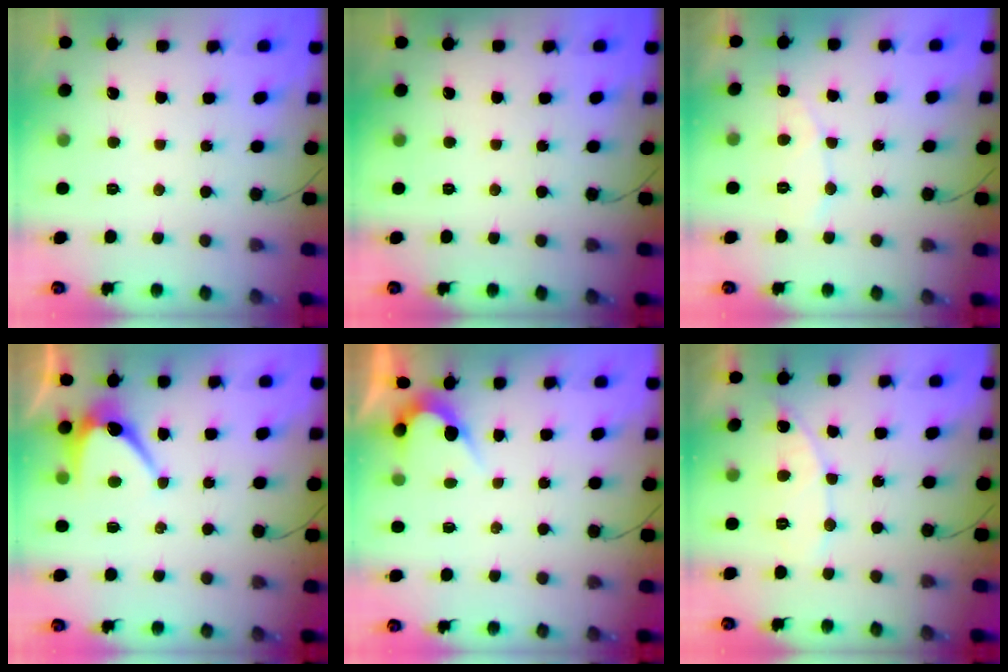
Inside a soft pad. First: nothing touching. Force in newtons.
{"total": 0.0}
{"total": 5.8, "press": 5.8, "slide": 0.2}
{"total": 6.8, "press": 6.7, "slide": 0.6}
{"total": 2.6, "press": 2.6, "slide": 0.1}
{"total": 8.1, "press": 8.1, "slide": 0.5}